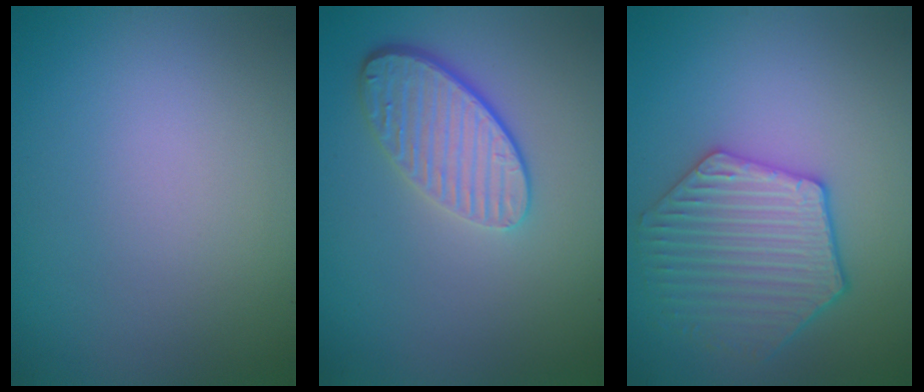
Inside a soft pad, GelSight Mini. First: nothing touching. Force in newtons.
{"total": 4.4, "press": 3.4, "slide": 2.9}
{"total": 4.9, "press": 4.6, "slide": 1.7}